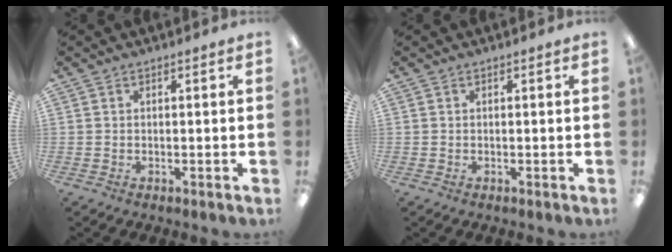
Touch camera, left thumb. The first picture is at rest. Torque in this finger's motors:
{"motor_torque": [0.00, 0.00, 0.00, 0.00, 0.00]}